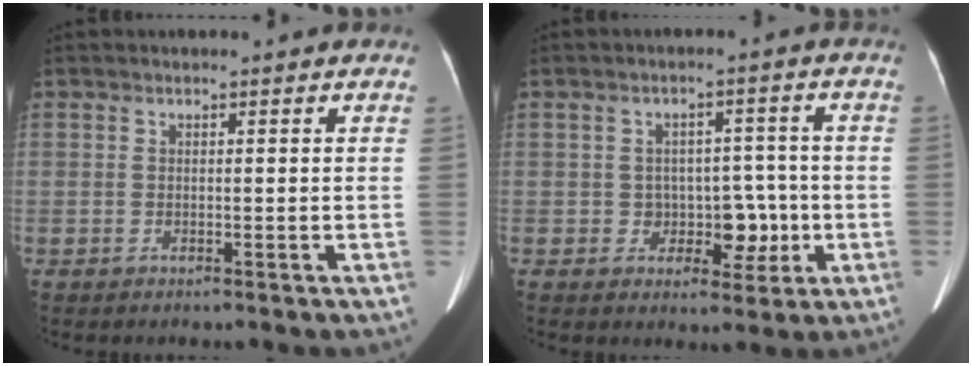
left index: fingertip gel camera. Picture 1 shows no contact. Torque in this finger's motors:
{"motor_torque": [0.04, 0.02, 0.06, 0.00]}